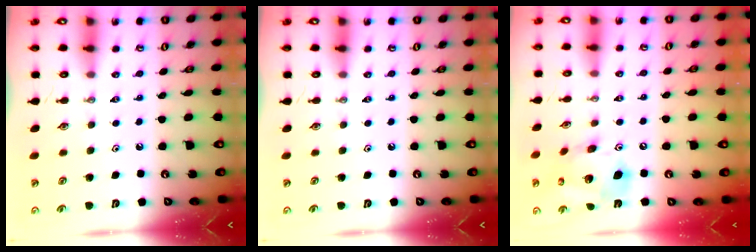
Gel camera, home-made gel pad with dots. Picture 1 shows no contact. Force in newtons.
{"total": 0.0}
{"total": 16.0, "press": 15.7, "slide": 3.0}